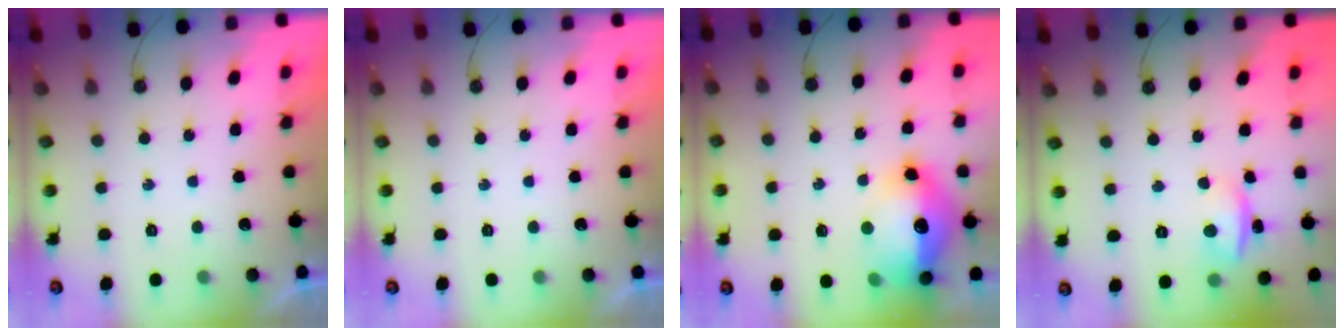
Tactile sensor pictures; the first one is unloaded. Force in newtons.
{"total": 0.0}
{"total": 18.2, "press": 18.1, "slide": 1.7}
{"total": 7.8, "press": 2.9, "slide": 7.2}